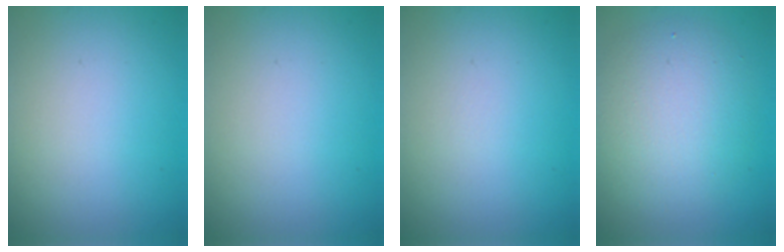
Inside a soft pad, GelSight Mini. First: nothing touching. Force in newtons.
{"total": 0.0}
{"total": 0.0}
{"total": 5.3, "press": 5.3, "slide": 0.1}